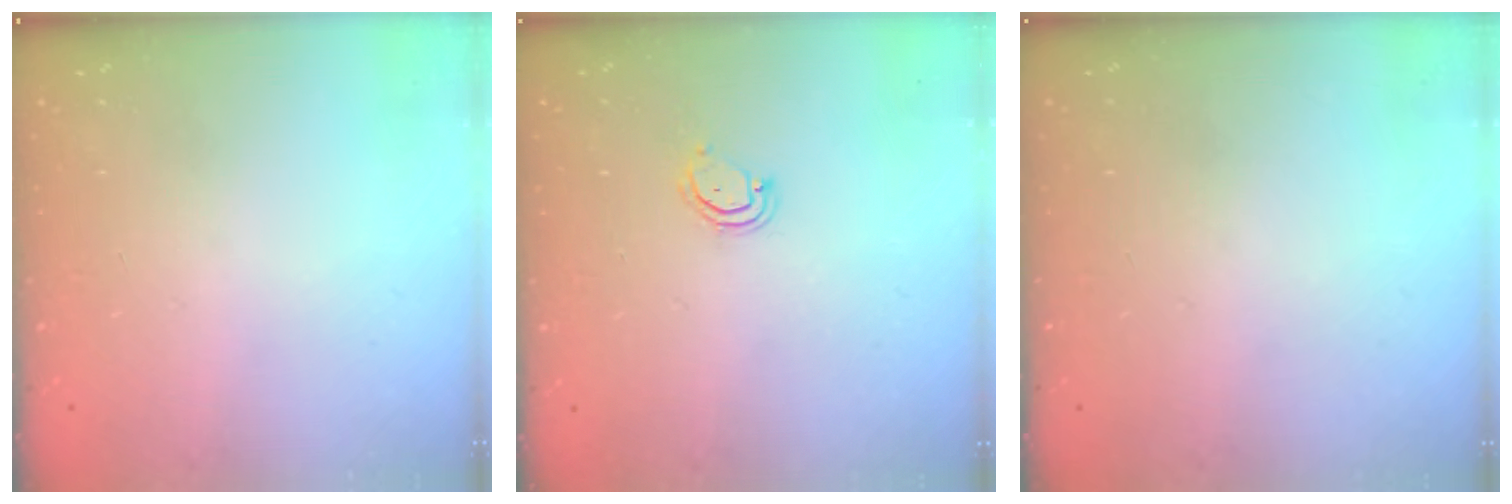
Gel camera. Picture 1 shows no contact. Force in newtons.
{"total": 3.6, "press": 3.6, "slide": 0.2}
{"total": 0.0}